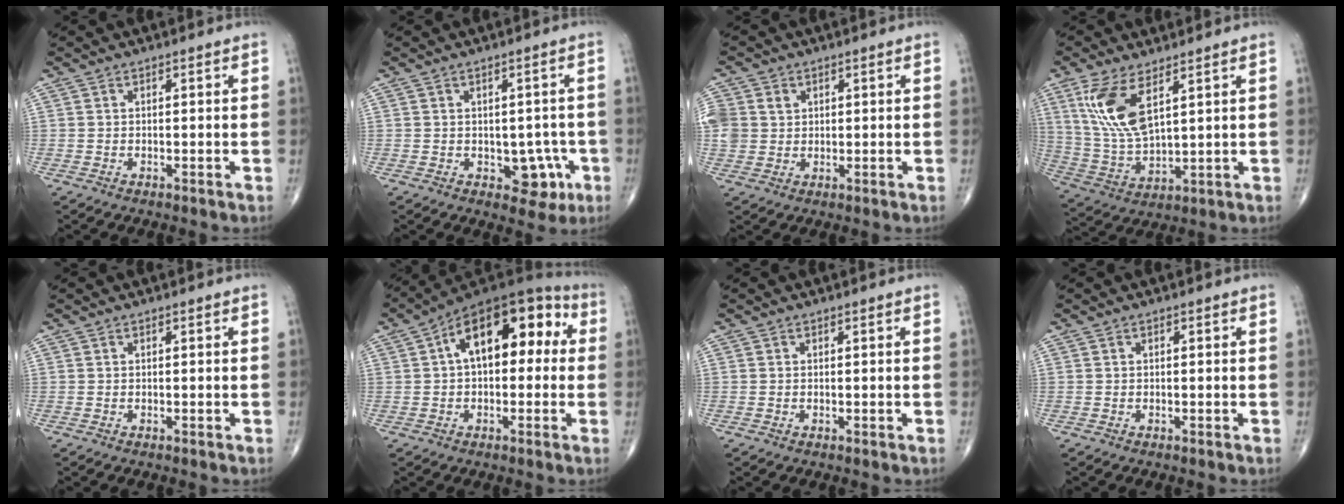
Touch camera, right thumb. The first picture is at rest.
{"total": 5.8, "force": [-1.6, 3.9, 3.9], "torque": [-0.014, 0.006, -0.013]}
{"total": 8.3, "force": [2.1, 7.3, 3.4], "torque": [-0.084, 0.008, 0.044]}
{"total": 12.1, "force": [5.5, 4.8, 9.6], "torque": [-0.200, -0.023, 0.123]}
{"total": 0.0}
{"total": 17.3, "force": [3.5, 9.2, 14.3], "torque": [-0.184, 0.044, 0.040]}
{"total": 0.0}
{"total": 0.0}